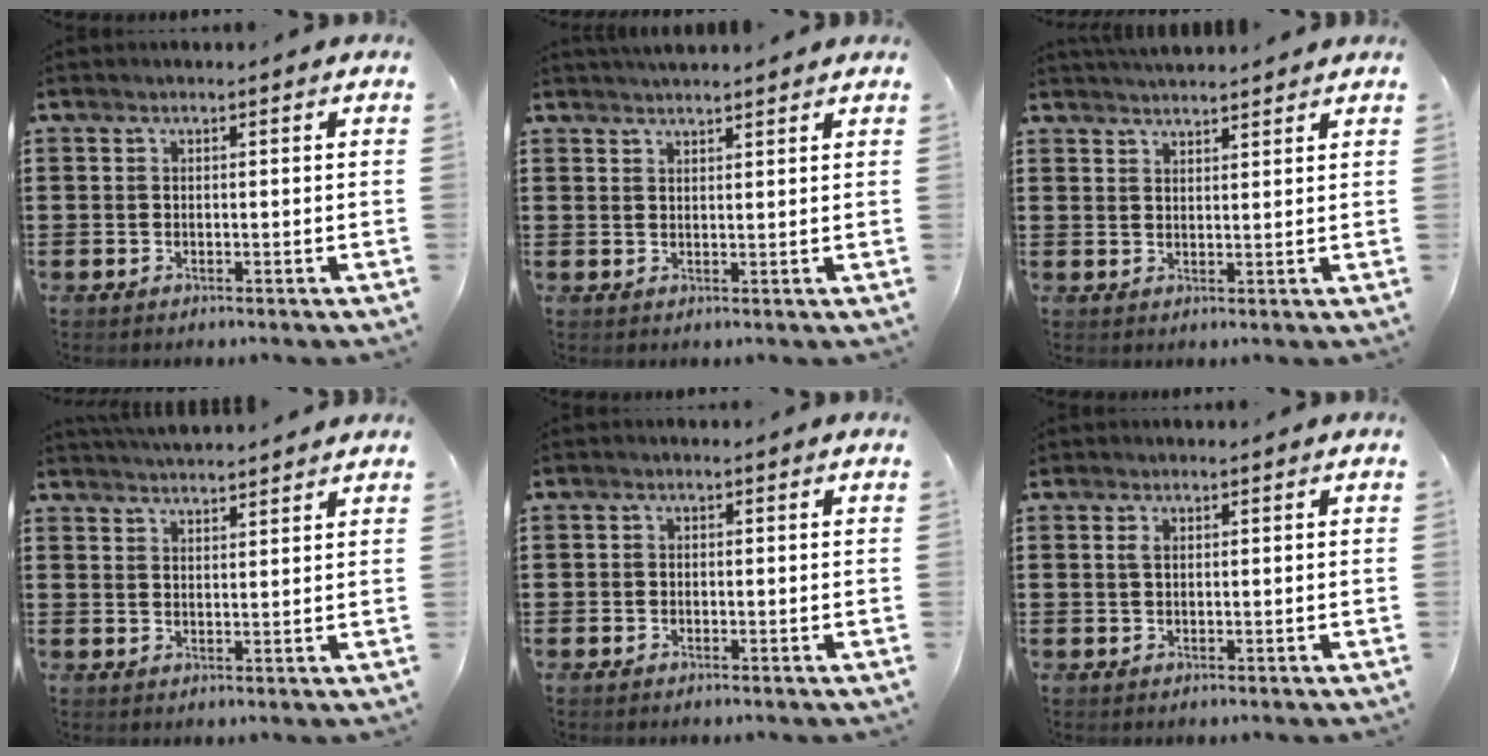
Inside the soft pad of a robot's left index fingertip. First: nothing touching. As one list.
[{"total": 2.1, "force": [2.1, 0.0, 0.3], "torque": [-0.010, -0.001, 0.040]}, {"total": 2.6, "force": [2.6, 0.0, 0.2], "torque": [-0.010, -0.004, 0.051]}, {"total": 3.1, "force": [3.0, -0.2, 0.2], "torque": [-0.012, -0.011, 0.057]}, {"total": 0.9, "force": [-0.5, 0.7, 0.2], "torque": [-0.006, 0.001, -0.011]}, {"total": 1.1, "force": [0.4, 0.6, 0.9], "torque": [-0.019, 0.004, 0.006]}]